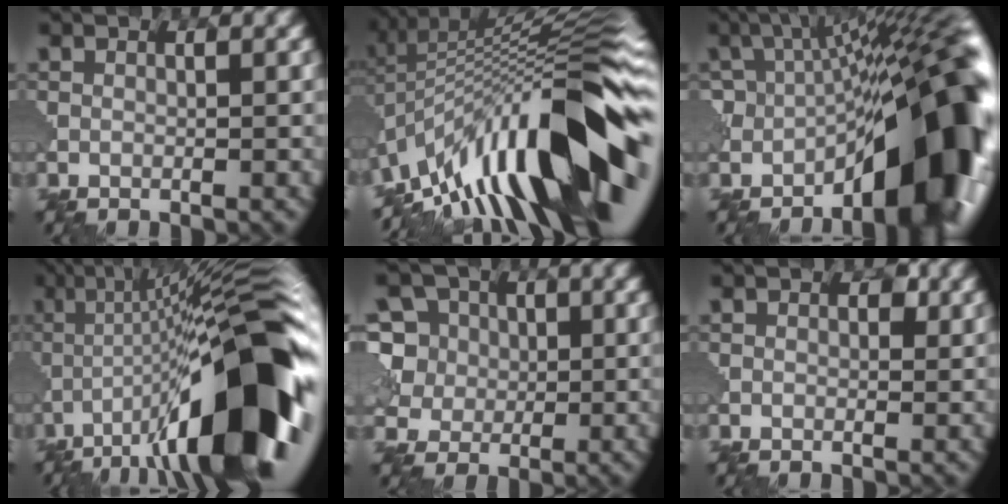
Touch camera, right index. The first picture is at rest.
{"total": 15.5, "force": [-5.5, 4.6, 13.7], "torque": [-0.204, 0.038, -0.114]}
{"total": 11.7, "force": [-5.0, 4.3, 9.7], "torque": [-0.110, 0.015, -0.075]}
{"total": 15.6, "force": [-5.8, 3.3, 14.1], "torque": [-0.207, 0.026, -0.084]}
{"total": 6.8, "force": [2.4, 6.1, 2.0], "torque": [-0.056, 0.024, 0.036]}
{"total": 0.5, "force": [0.4, 0.3, 0.2], "torque": [-0.008, -0.001, 0.016]}